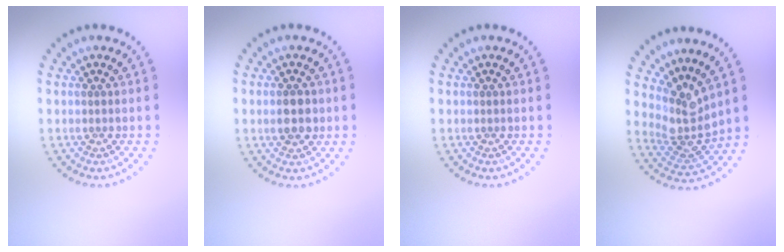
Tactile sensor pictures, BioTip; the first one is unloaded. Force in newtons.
{"total": 2.9, "press": 2.9, "slide": 0.1}
{"total": 0.0}
{"total": 3.6, "press": 2.4, "slide": 2.6}